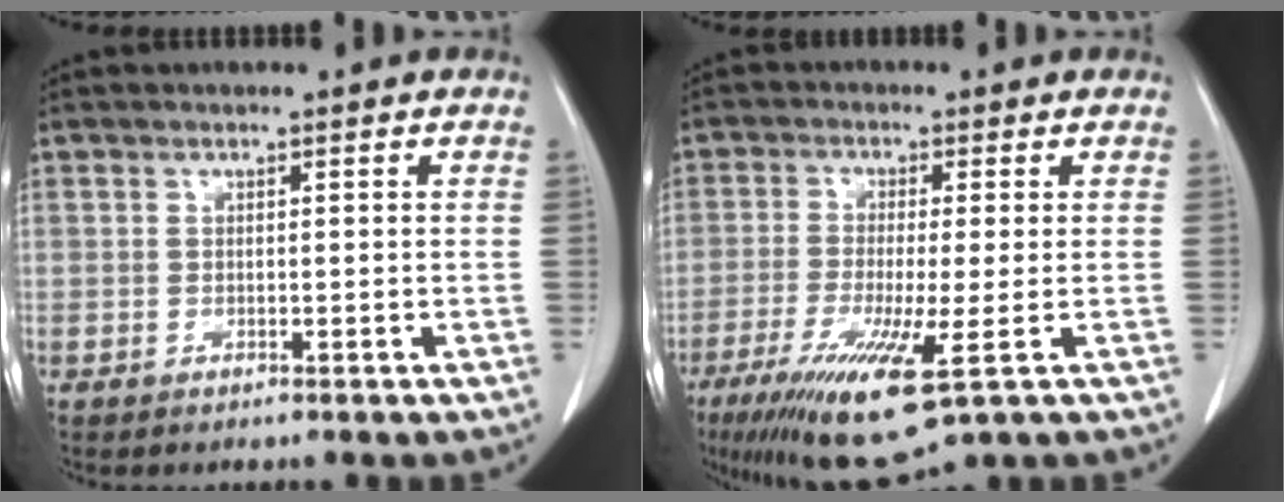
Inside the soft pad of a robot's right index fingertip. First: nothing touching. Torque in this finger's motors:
{"motor_torque": [1.70, -0.44, 0.79, 0.21]}